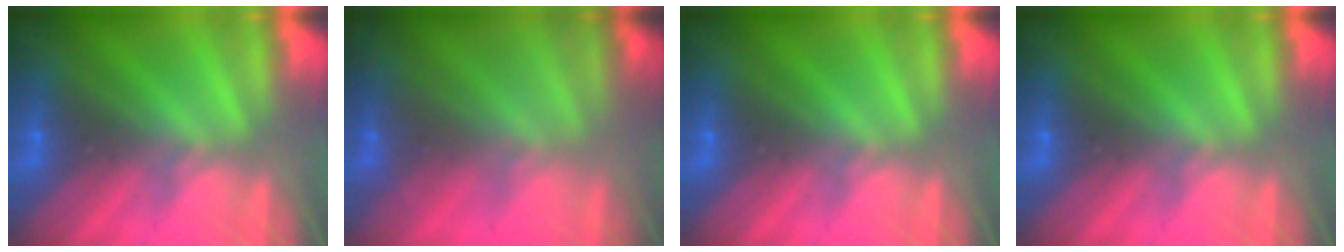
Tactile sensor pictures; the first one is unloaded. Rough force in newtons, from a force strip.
{"total": 1.6}
{"total": 0.0}
{"total": 0.0}